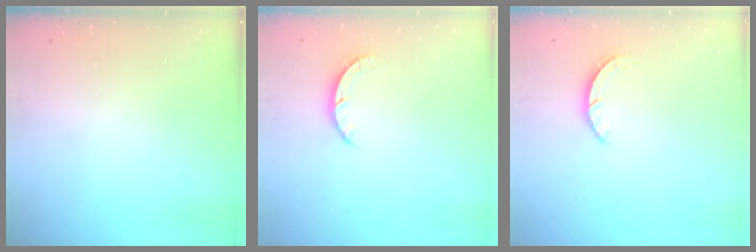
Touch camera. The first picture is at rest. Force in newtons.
{"total": 2.5, "press": 2.4, "slide": 0.4}
{"total": 2.2, "press": 2.2, "slide": 0.4}